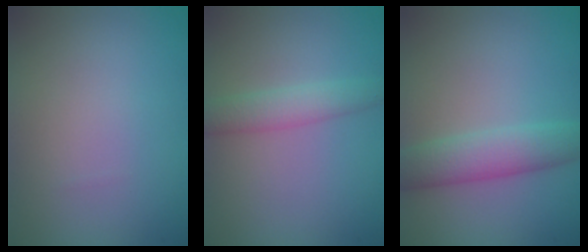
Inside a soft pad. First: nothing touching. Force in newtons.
{"total": 2.6, "press": 2.6, "slide": 0.1}
{"total": 4.2, "press": 4.2, "slide": 0.4}